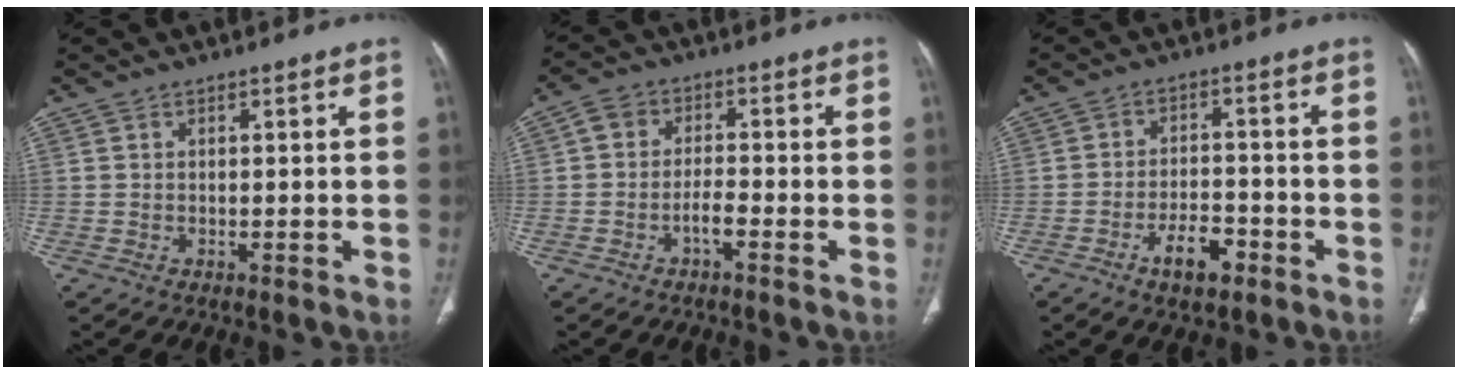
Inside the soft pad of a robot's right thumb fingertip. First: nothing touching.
{"total": 4.4, "force": [-2.0, 2.4, 3.1], "torque": [-0.051, 0.019, -0.044]}
{"total": 6.6, "force": [-3.8, 3.1, 4.4], "torque": [-0.069, 0.026, -0.062]}